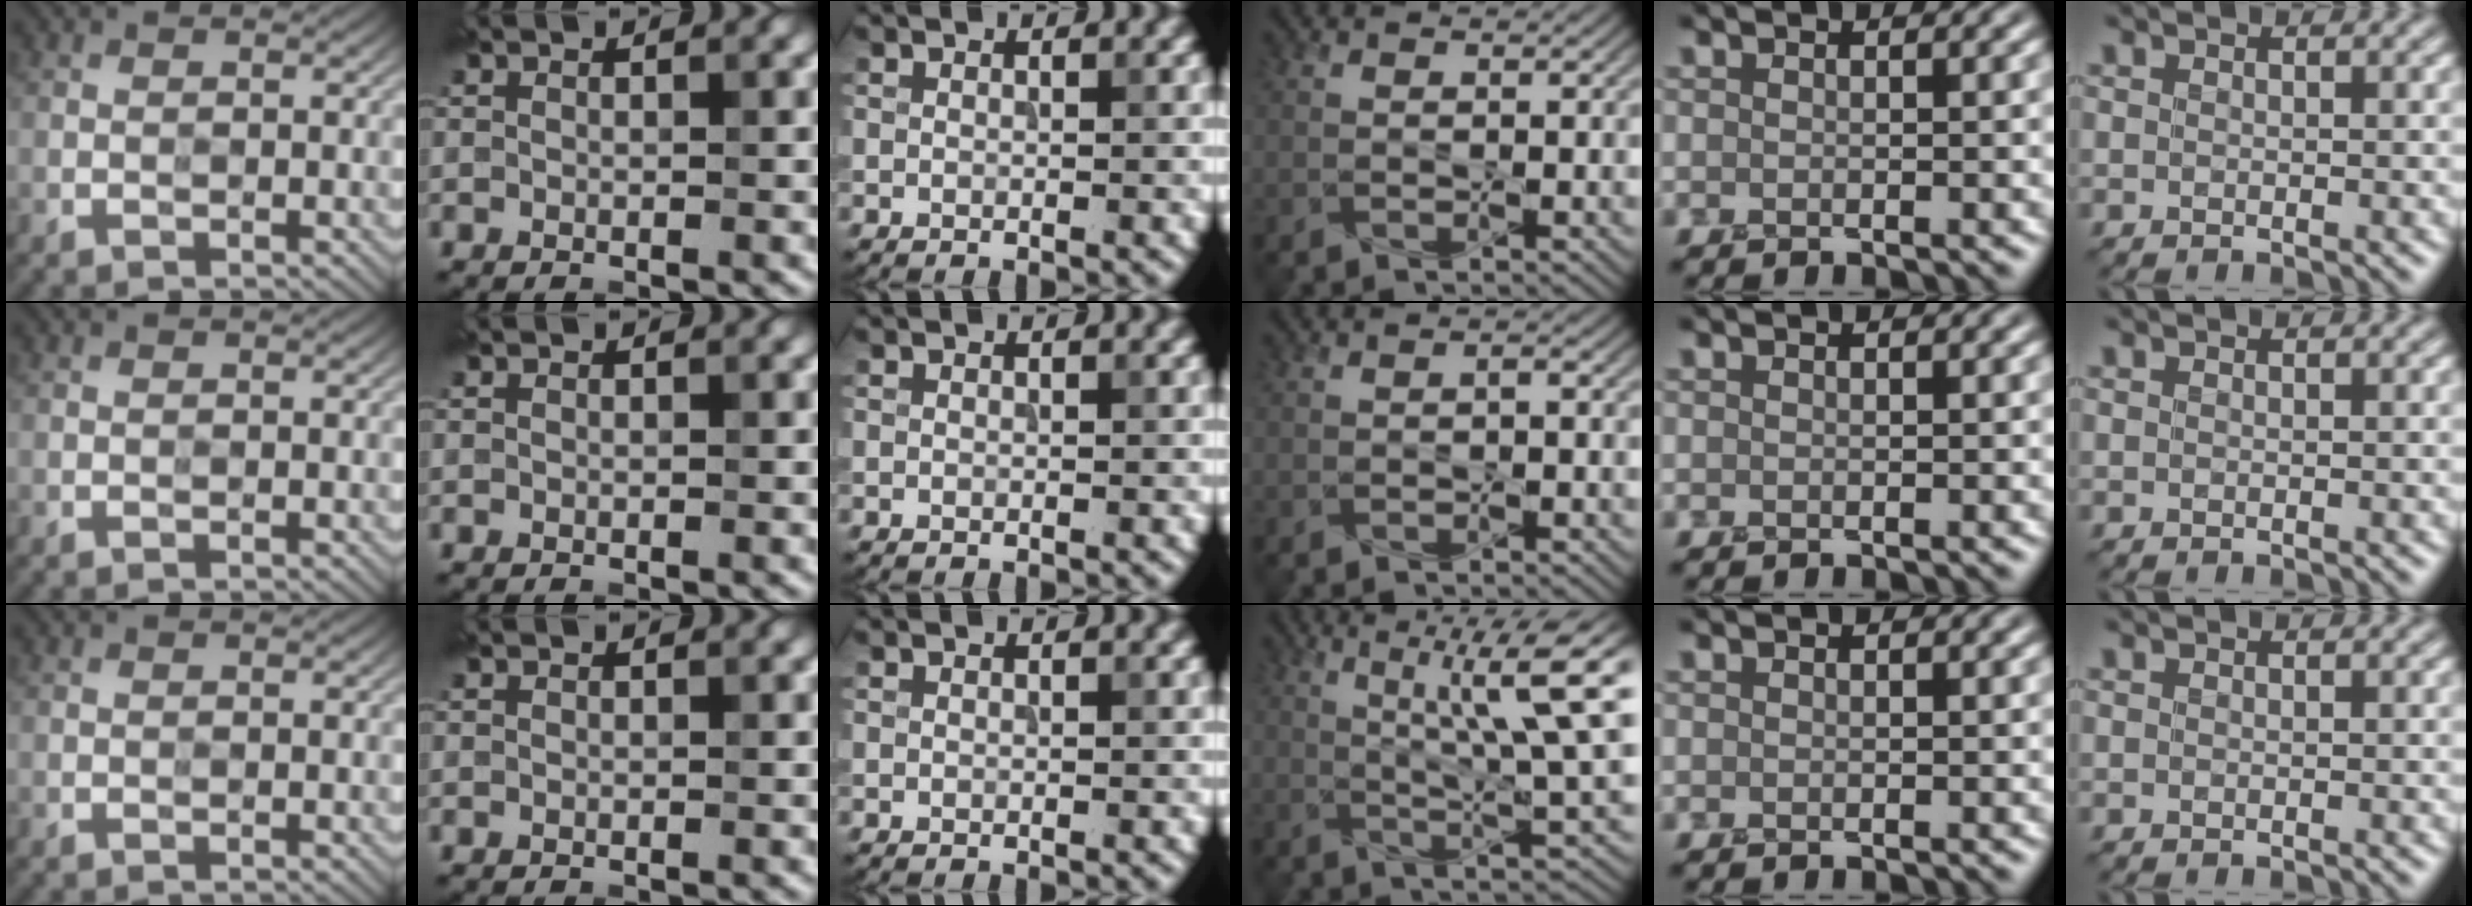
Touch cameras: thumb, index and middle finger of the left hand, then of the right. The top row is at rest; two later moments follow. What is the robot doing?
{"motion": "screw", "object": "mustard bottle"}